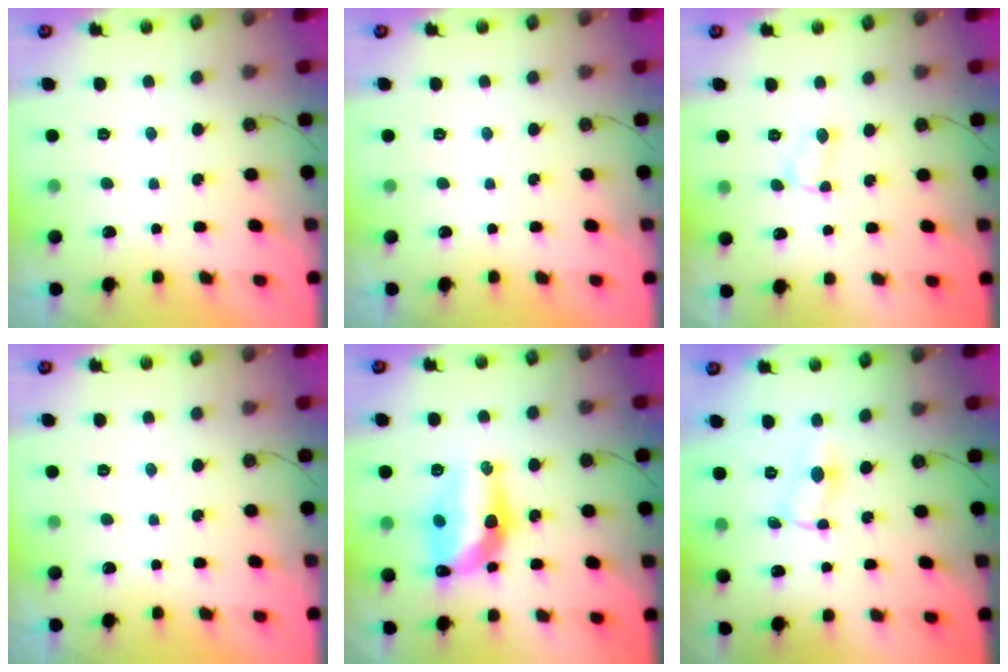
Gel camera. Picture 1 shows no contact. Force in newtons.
{"total": 0.0}
{"total": 4.3, "press": 4.3, "slide": 0.6}
{"total": 0.0}
{"total": 14.4, "press": 14.4, "slide": 1.3}
{"total": 2.0, "press": 2.0, "slide": 0.1}